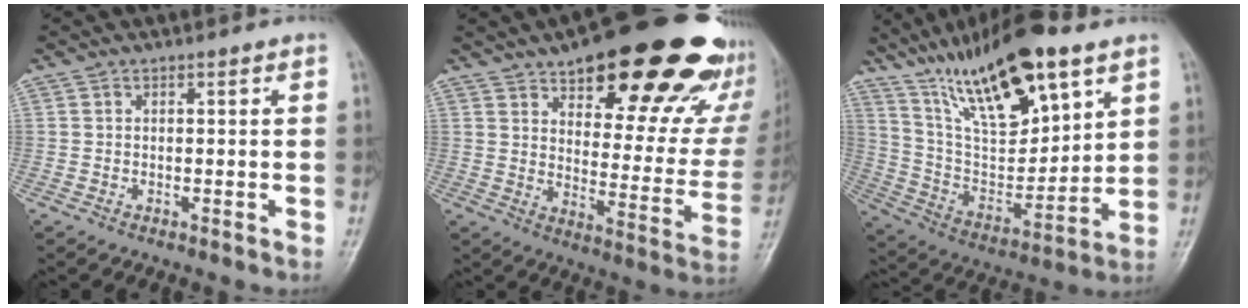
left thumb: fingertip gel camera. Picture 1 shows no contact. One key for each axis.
{"total": 30.1, "fx": 19.2, "fy": 11.5, "fz": 20.1, "tx": -0.236, "ty": -0.070, "tz": 0.260}
{"total": 22.4, "fx": 13.6, "fy": 7.4, "fz": 16.1, "tx": -0.253, "ty": -0.045, "tz": 0.255}